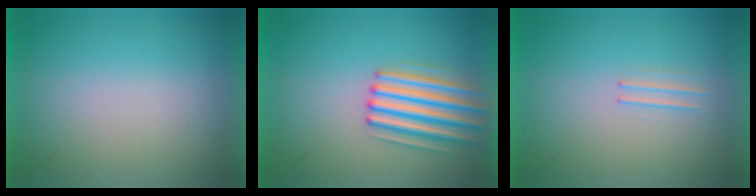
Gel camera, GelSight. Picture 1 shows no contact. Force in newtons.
{"total": 4.2}
{"total": 1.1}